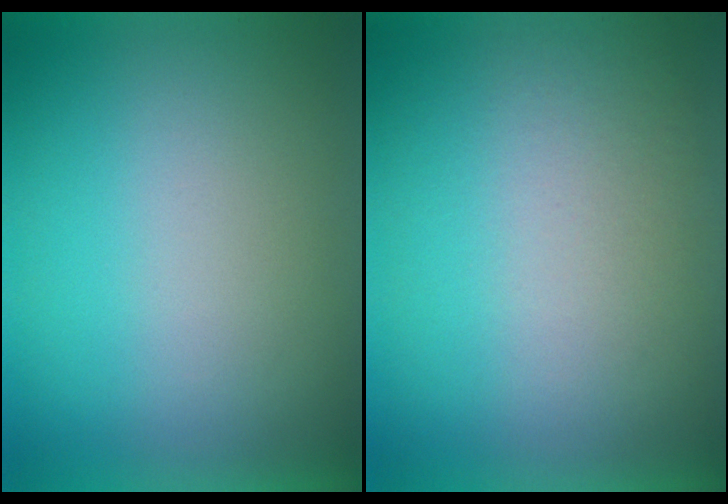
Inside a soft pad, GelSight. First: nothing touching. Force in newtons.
{"total": 1.4}